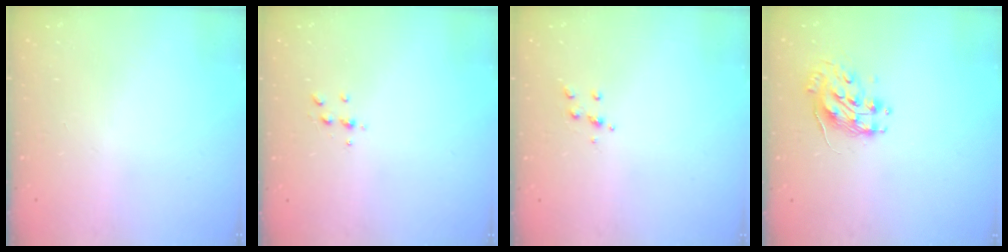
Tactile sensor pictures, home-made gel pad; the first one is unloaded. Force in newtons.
{"total": 3.9, "press": 3.9, "slide": 0.6}
{"total": 4.0, "press": 3.9, "slide": 0.9}
{"total": 9.7, "press": 9.7, "slide": 0.8}